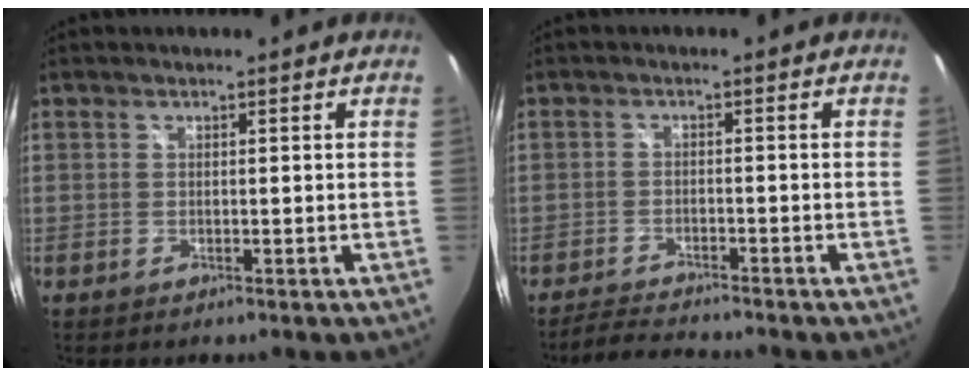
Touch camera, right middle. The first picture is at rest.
{"total": 4.5, "force": [-4.3, -0.1, 1.2], "torque": [-0.041, -0.009, -0.078]}